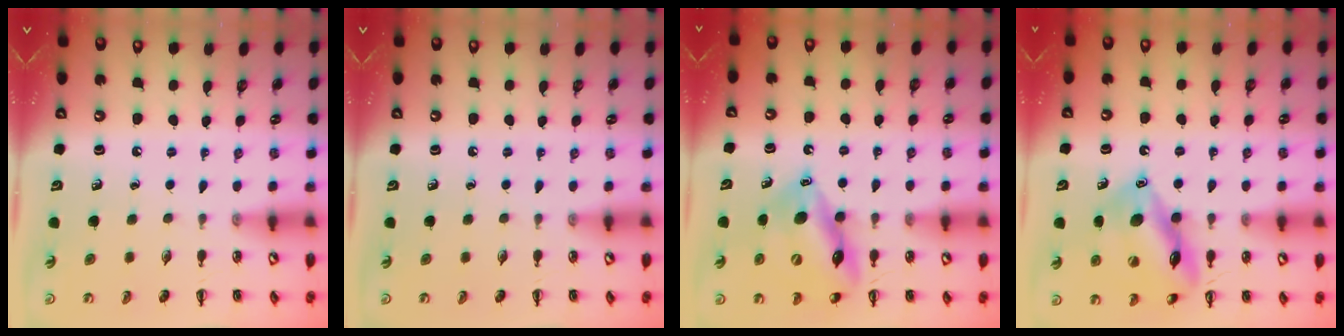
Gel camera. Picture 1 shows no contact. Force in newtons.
{"total": 0.0}
{"total": 14.6, "press": 14.0, "slide": 3.9}
{"total": 15.8, "press": 15.7, "slide": 1.3}